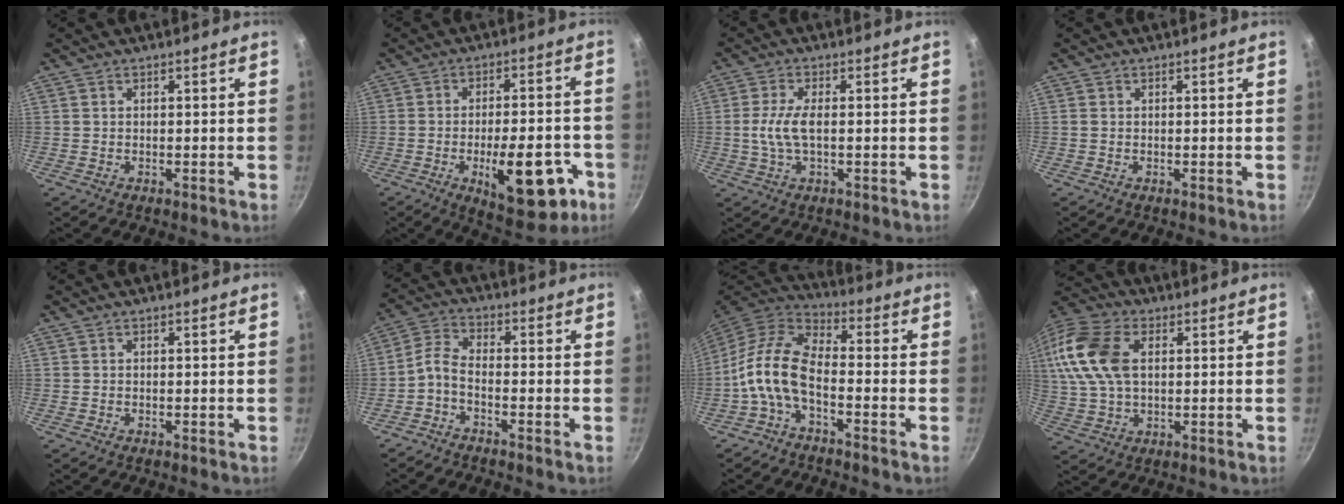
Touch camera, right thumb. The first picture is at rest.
{"total": 16.5, "force": [-6.0, 7.0, 13.6], "torque": [-0.157, 0.022, -0.074]}
{"total": 5.7, "force": [-0.3, 2.2, 5.3], "torque": [-0.122, 0.006, -0.010]}
{"total": 0.0}
{"total": 0.0}
{"total": 4.1, "force": [-2.3, 1.6, 3.1], "torque": [-0.086, 0.032, -0.058]}
{"total": 11.0, "force": [-3.5, 5.5, 8.9], "torque": [-0.180, 0.041, -0.083]}
{"total": 17.2, "force": [3.5, 11.0, 12.8], "torque": [-0.268, 0.019, 0.059]}